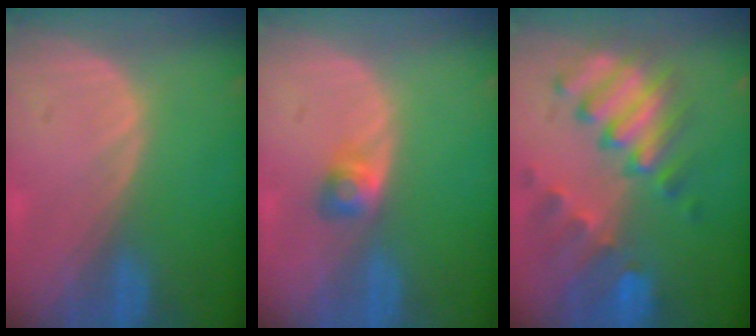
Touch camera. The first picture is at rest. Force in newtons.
{"total": 2.6, "press": 2.4, "slide": 1.0}
{"total": 10.3, "press": 9.0, "slide": 5.1}